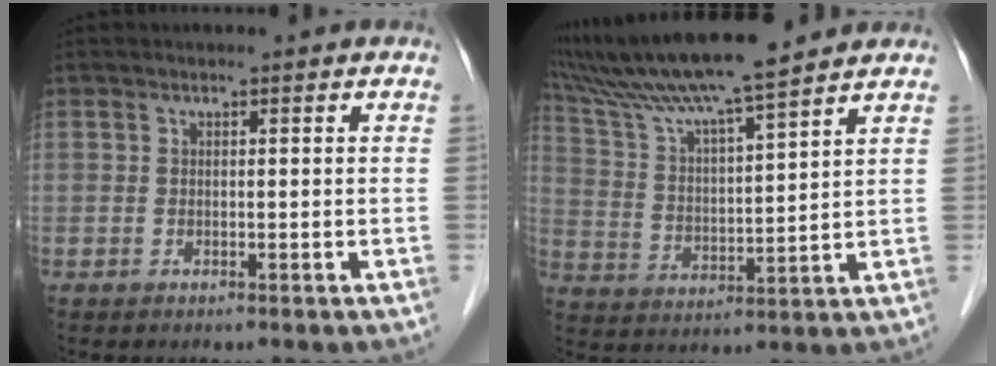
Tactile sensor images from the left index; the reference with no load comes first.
{"total": 14.4, "force": [12.5, -0.6, 7.0], "torque": [-0.138, 0.022, 0.221]}